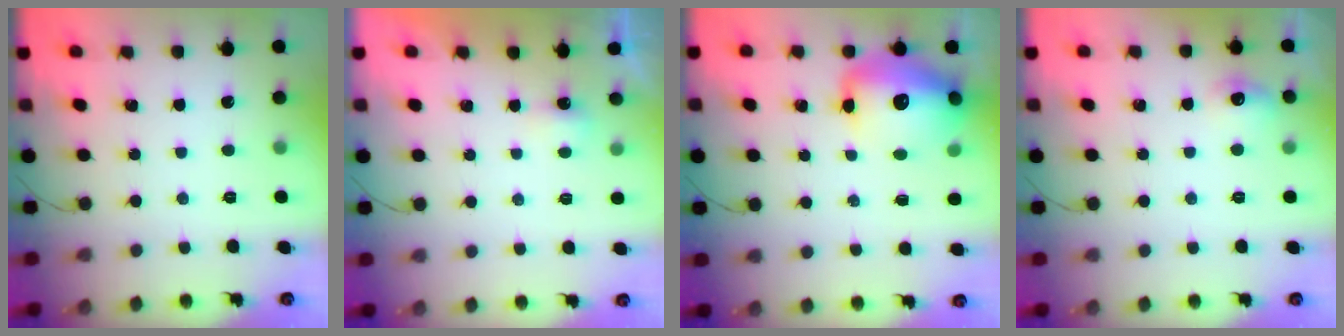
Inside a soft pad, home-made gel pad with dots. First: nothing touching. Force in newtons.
{"total": 2.3, "press": 2.2, "slide": 0.6}
{"total": 16.3, "press": 15.6, "slide": 4.5}
{"total": 6.4, "press": 6.2, "slide": 1.7}